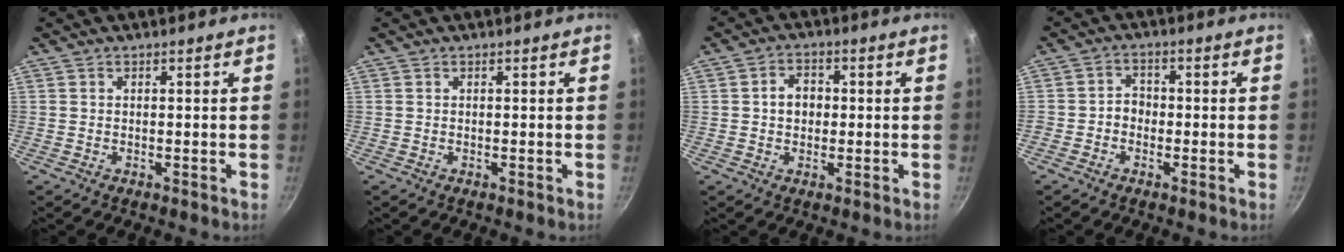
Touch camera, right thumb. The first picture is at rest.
{"total": 0.0}
{"total": 4.7, "force": [0.3, 3.8, 2.9], "torque": [-0.024, 0.009, 0.000]}
{"total": 3.2, "force": [-1.0, 2.7, 1.4], "torque": [-0.001, 0.016, -0.023]}